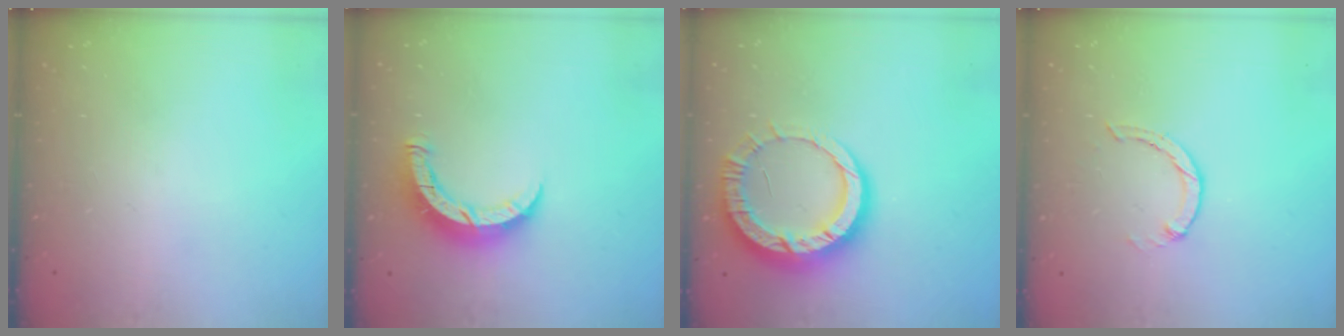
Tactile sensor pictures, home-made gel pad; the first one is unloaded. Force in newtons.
{"total": 8.1, "press": 8.1, "slide": 0.5}
{"total": 14.0, "press": 13.9, "slide": 1.4}
{"total": 1.0, "press": 0.9, "slide": 0.3}